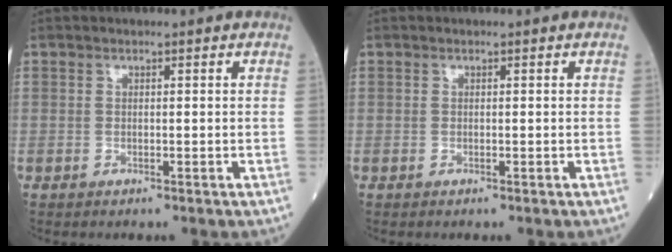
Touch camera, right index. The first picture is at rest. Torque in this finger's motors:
{"motor_torque": [0.04, -0.03, -0.01, -0.01]}